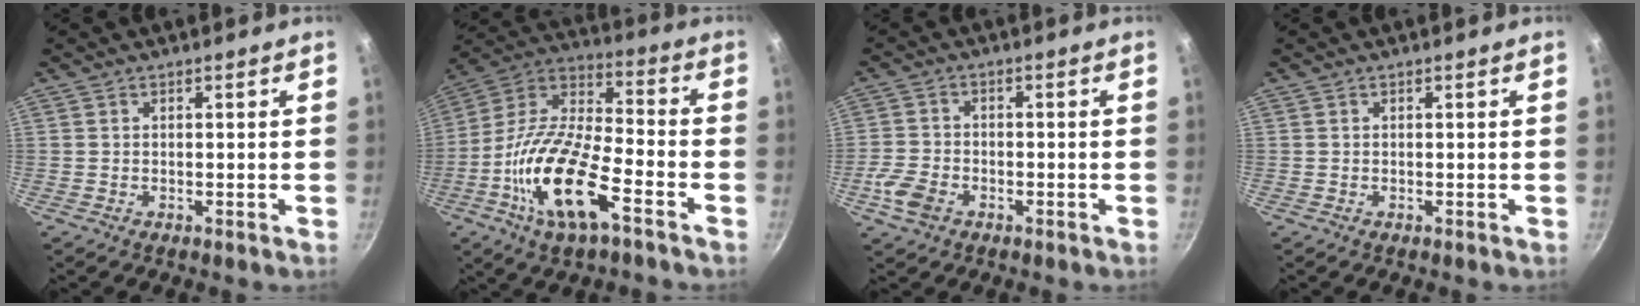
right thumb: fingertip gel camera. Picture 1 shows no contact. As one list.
[{"total": 20.2, "force": [-8.4, 7.8, 16.5], "torque": [-0.315, 0.041, -0.178]}, {"total": 5.9, "force": [-2.7, 4.0, 3.4], "torque": [-0.074, 0.018, -0.056]}, {"total": 0.0}]